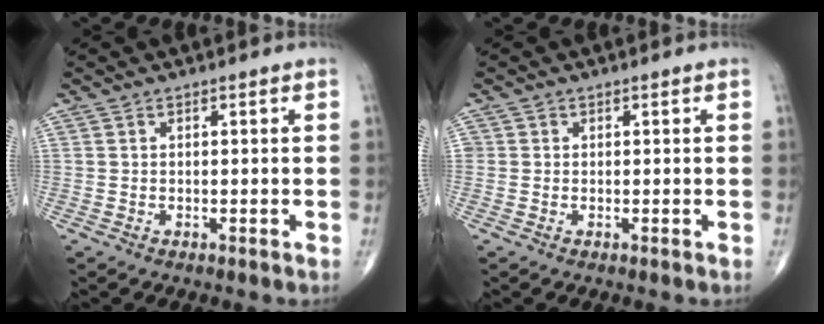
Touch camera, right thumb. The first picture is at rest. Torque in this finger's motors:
{"motor_torque": [0.15, 0.04, 0.16, 0.08, 0.01]}